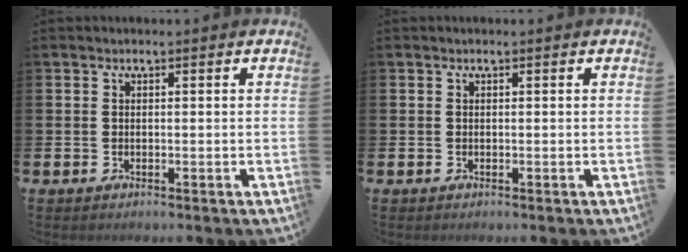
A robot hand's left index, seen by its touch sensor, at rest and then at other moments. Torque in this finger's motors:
{"motor_torque": [-0.08, 0.08, 0.01, -0.01]}